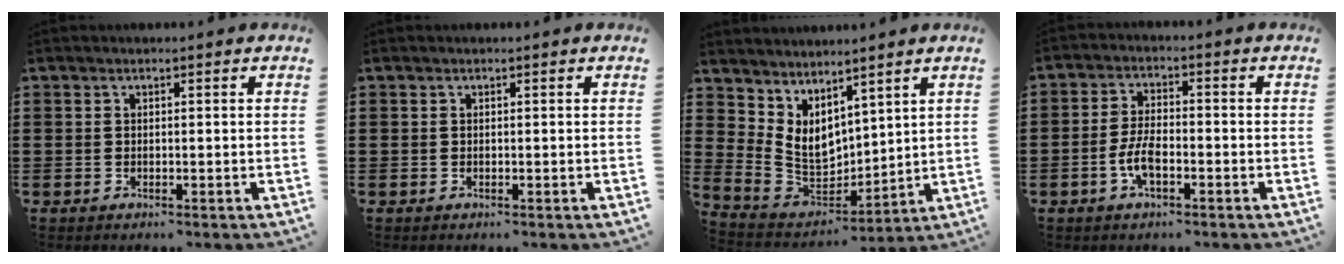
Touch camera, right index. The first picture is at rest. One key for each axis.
{"total": 0.0}
{"total": 6.1, "fx": 3.2, "fy": 4.2, "fz": 3.0, "tx": -0.094, "ty": -0.028, "tz": 0.060}
{"total": 4.9, "fx": -1.9, "fy": 1.9, "fz": 4.2, "tx": -0.100, "ty": -0.005, "tz": -0.040}